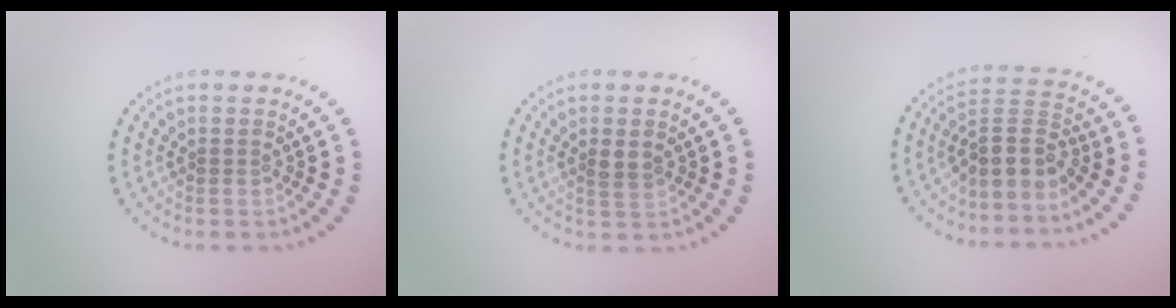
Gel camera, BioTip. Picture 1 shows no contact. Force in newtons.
{"total": 1.4, "press": 1.2, "slide": 0.6}
{"total": 3.8, "press": 3.3, "slide": 2.0}